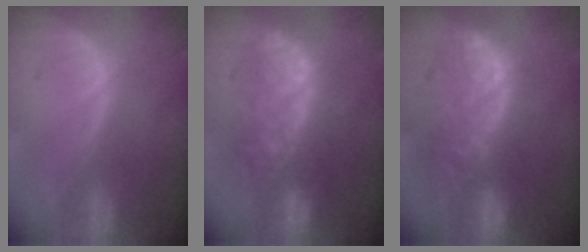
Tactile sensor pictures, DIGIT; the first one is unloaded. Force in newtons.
{"total": 8.6, "press": 8.6, "slide": 0.4}
{"total": 11.5, "press": 9.7, "slide": 6.1}